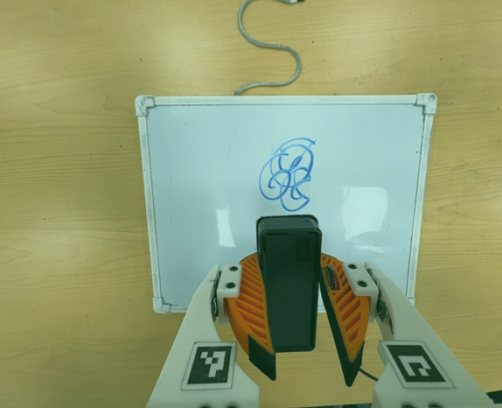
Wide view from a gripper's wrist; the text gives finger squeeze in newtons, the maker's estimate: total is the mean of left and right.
{"total": 11.1, "left": 10.4, "right": 11.9}